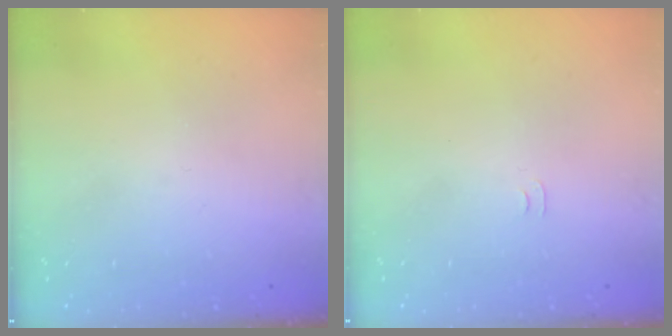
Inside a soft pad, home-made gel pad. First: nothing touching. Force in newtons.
{"total": 3.7, "press": 3.7, "slide": 0.4}